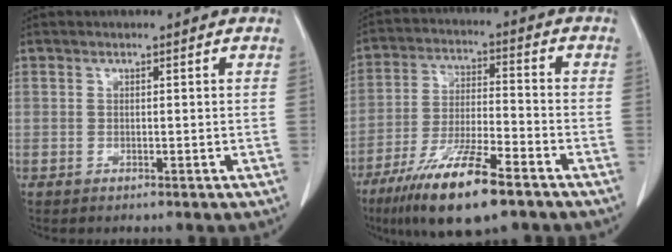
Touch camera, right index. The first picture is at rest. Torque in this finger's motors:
{"motor_torque": [1.10, -1.04, 0.67, 0.21]}